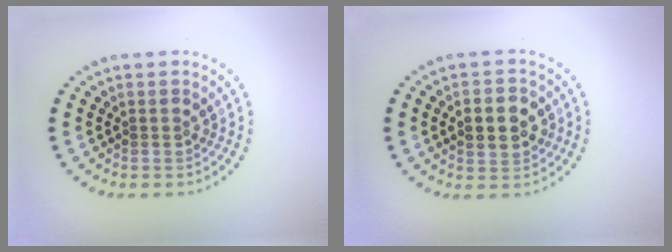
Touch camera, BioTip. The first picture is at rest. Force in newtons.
{"total": 4.2, "press": 4.2, "slide": 0.3}